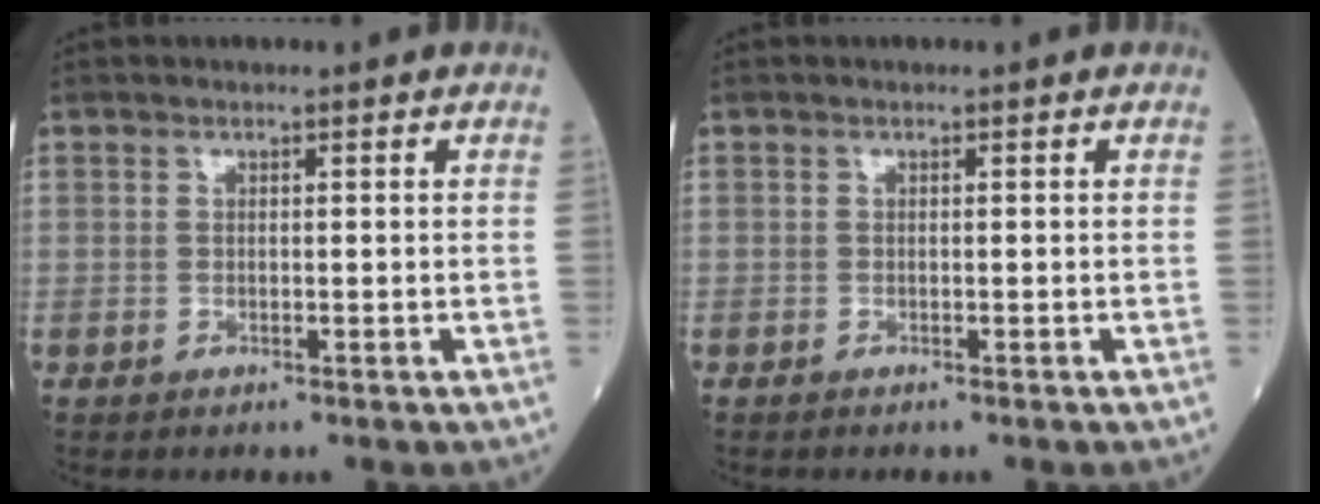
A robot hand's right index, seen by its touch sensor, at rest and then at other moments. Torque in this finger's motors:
{"motor_torque": [0.12, -0.07, 0.09, 0.02]}